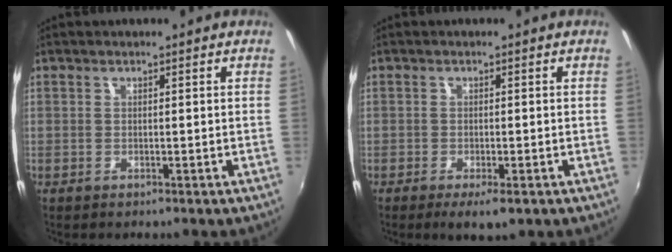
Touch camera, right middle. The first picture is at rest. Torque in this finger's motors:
{"motor_torque": [0.87, -1.27, -0.04, 0.00]}